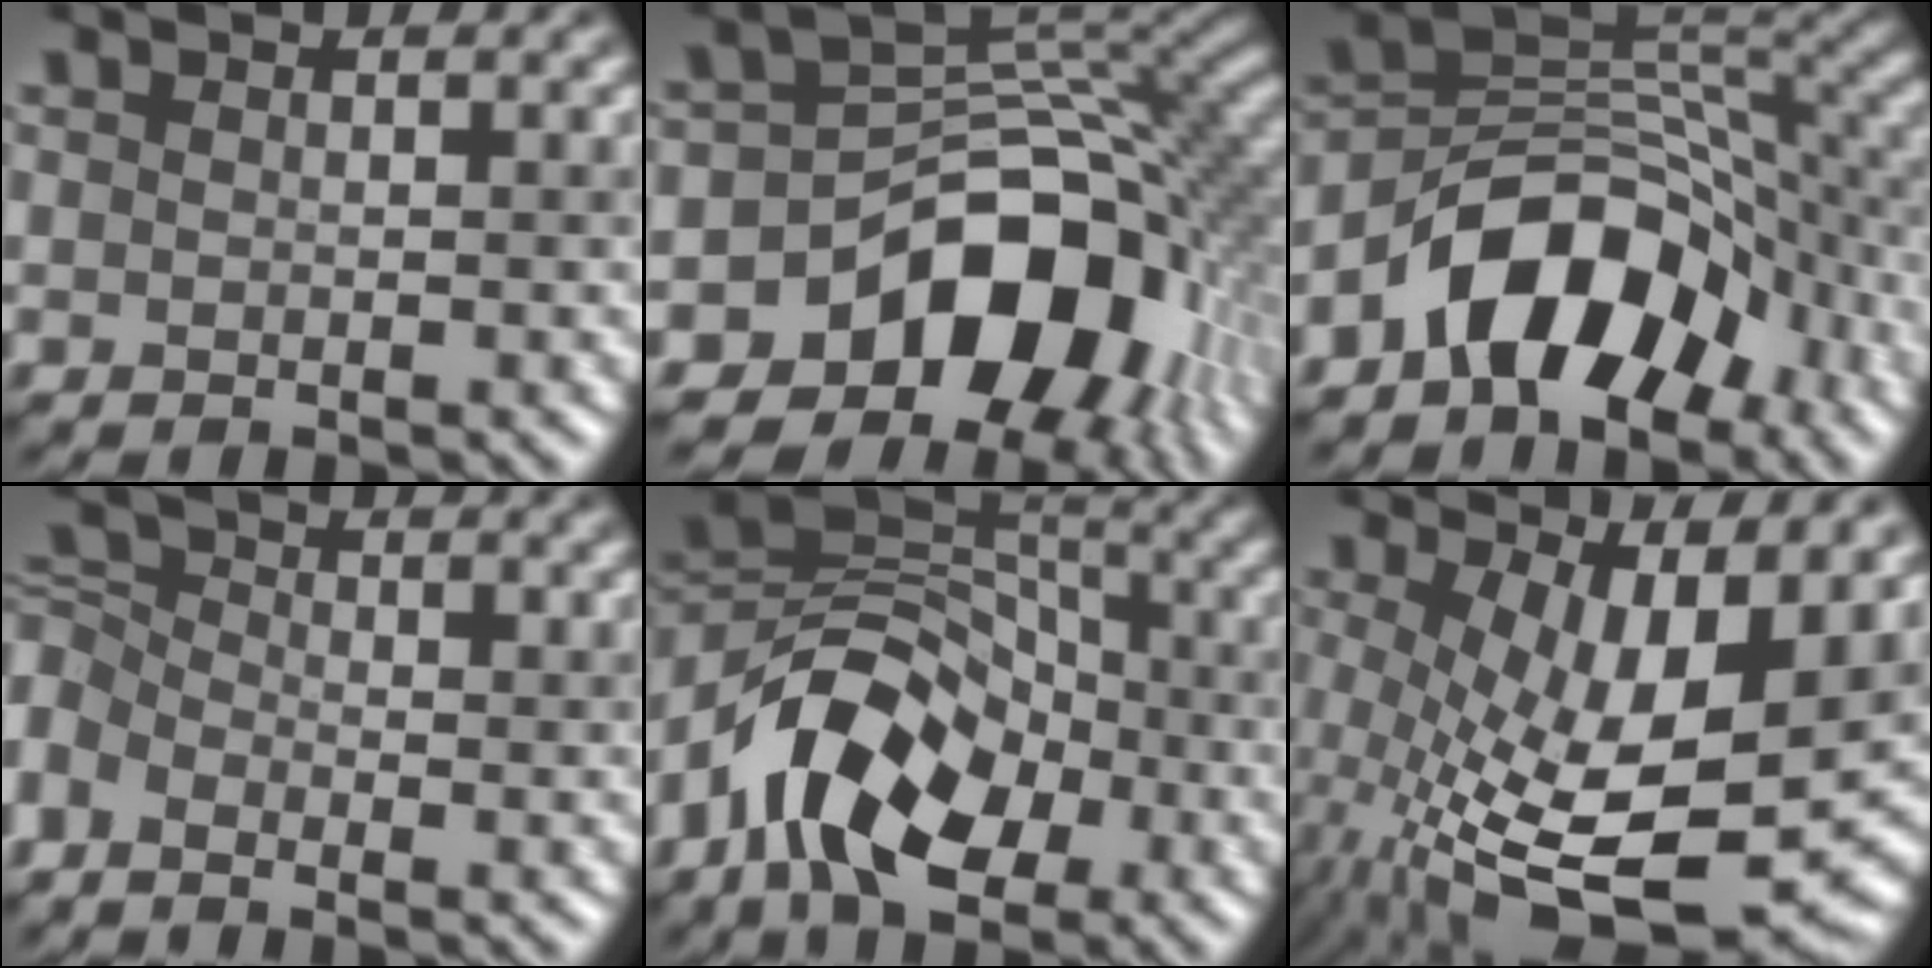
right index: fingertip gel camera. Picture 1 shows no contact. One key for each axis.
{"total": 12.6, "fx": -5.4, "fy": 8.5, "fz": 7.5, "tx": -0.098, "ty": -0.001, "tz": -0.099}
{"total": 9.7, "fx": -5.1, "fy": 5.6, "fz": 6.1, "tx": -0.076, "ty": 0.014, "tz": -0.096}
{"total": 3.8, "fx": -1.7, "fy": 2.7, "fz": 2.1, "tx": -0.049, "ty": 0.008, "tz": -0.047}
{"total": 10.9, "fx": -4.9, "fy": 6.3, "fz": 7.4, "tx": -0.122, "ty": 0.013, "tz": -0.100}
{"total": 14.7, "fx": -1.6, "fy": 6.2, "fz": 13.2, "tx": -0.229, "ty": -0.036, "tz": -0.014}